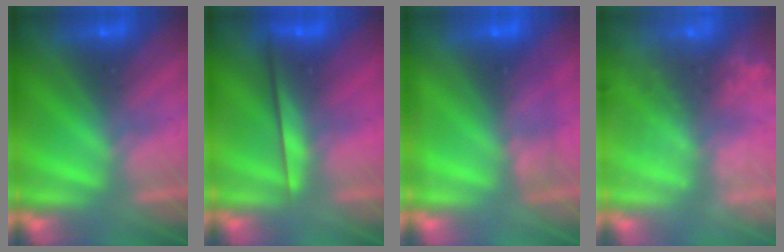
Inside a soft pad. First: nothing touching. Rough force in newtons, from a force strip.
{"total": 2.3}
{"total": 2.2}
{"total": 8.8}